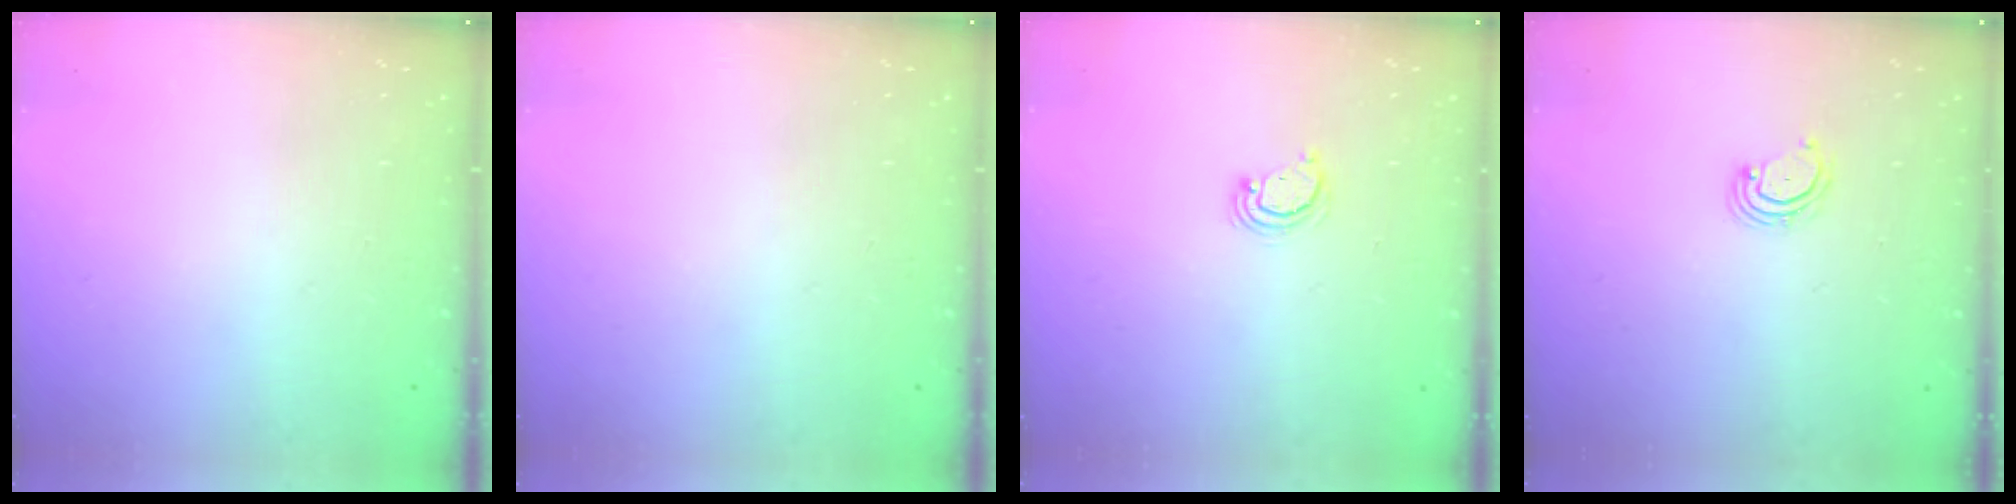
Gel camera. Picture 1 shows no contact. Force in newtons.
{"total": 0.0}
{"total": 3.0, "press": 3.0, "slide": 0.2}
{"total": 3.1, "press": 3.1, "slide": 0.4}